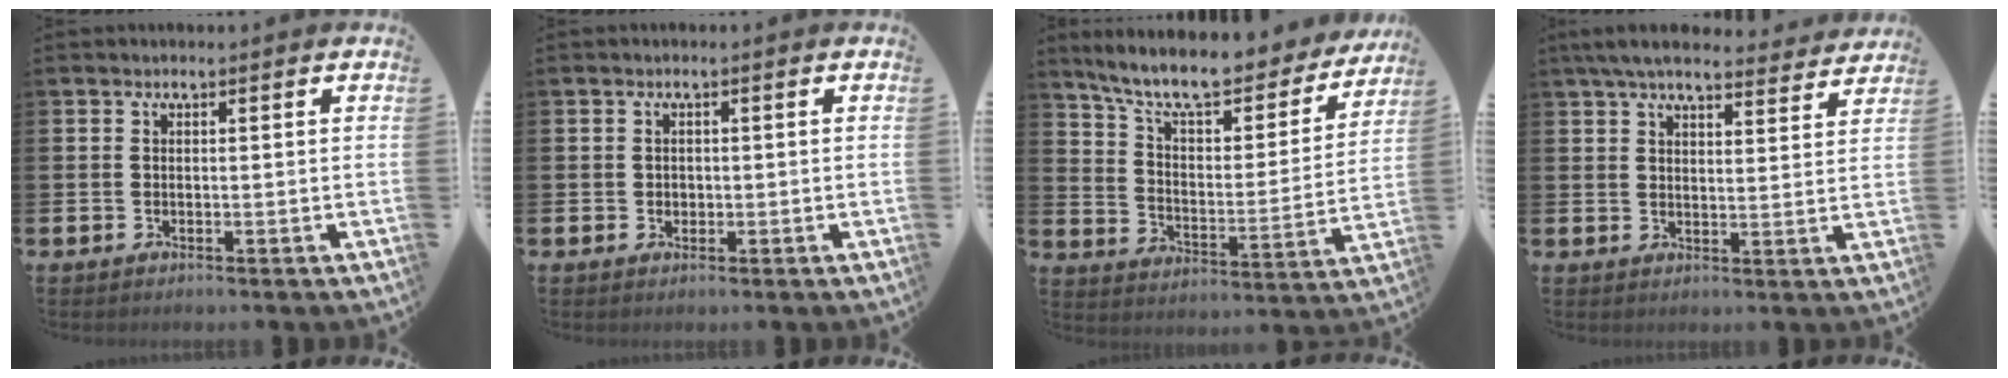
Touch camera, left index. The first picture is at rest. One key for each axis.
{"total": 1.0, "fx": 0.3, "fy": 0.9, "fz": 0.2, "tx": 0.004, "ty": 0.004, "tz": 0.002}
{"total": 10.0, "fx": 8.9, "fy": 2.3, "fz": 4.1, "tx": -0.107, "ty": -0.065, "tz": 0.149}
{"total": 6.4, "fx": 6.0, "fy": 1.1, "fz": 1.9, "tx": -0.048, "ty": -0.034, "tz": 0.104}